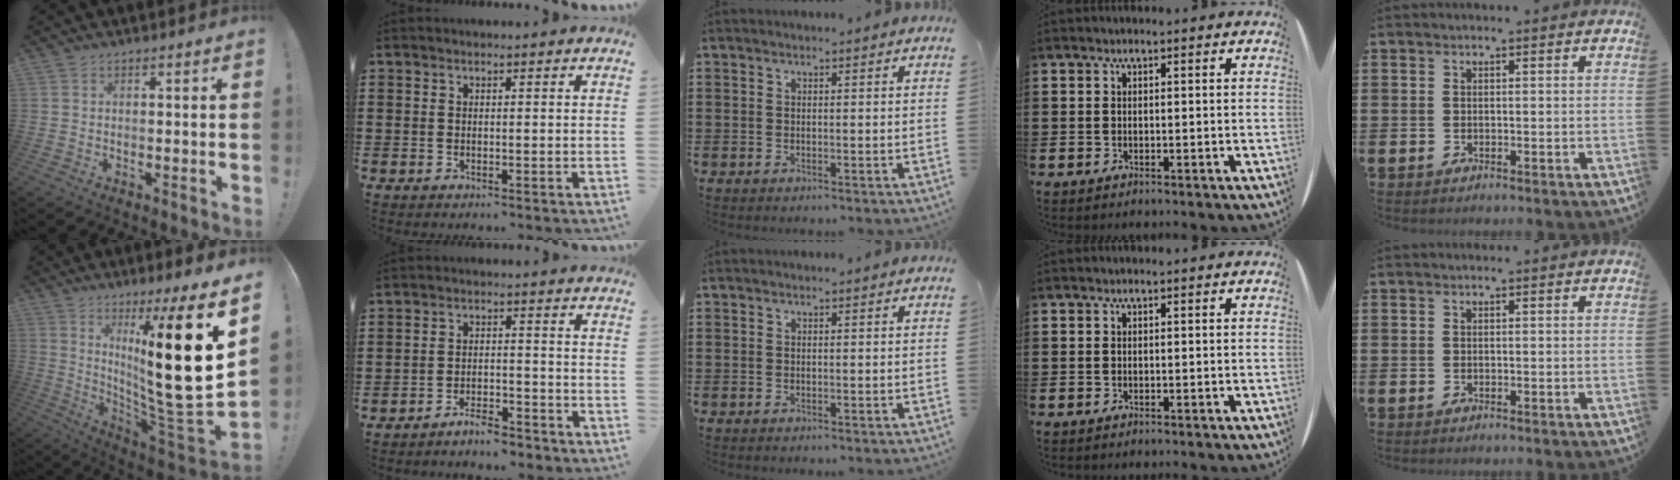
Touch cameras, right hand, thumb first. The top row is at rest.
{"thumb": {"total": 24.8, "force": [5.0, 3.0, 24.1], "torque": [-0.393, -0.054, 0.075]}, "index": {"total": 3.9, "force": [-3.8, 0.5, 0.7], "torque": [-0.015, 0.007, -0.077]}}